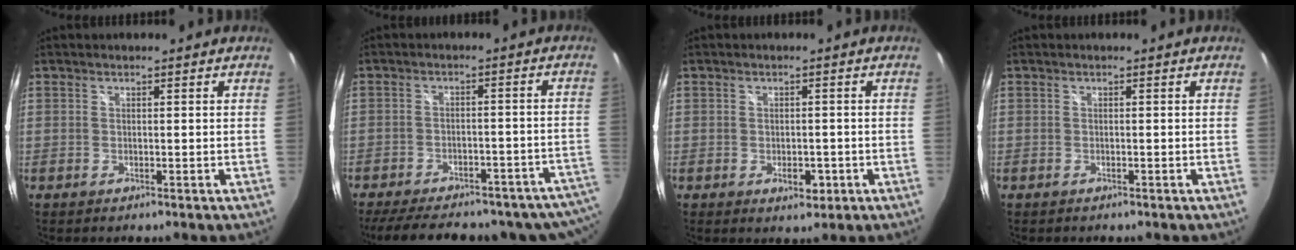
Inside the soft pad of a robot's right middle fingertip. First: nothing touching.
{"total": 25.1, "force": [-20.9, 8.7, 10.7], "torque": [-0.176, -0.008, -0.250]}
{"total": 3.2, "force": [-1.3, 2.1, 2.0], "torque": [-0.034, -0.004, -0.014]}
{"total": 0.8, "force": [-0.7, 0.4, 0.2], "torque": [-0.007, -0.002, -0.011]}